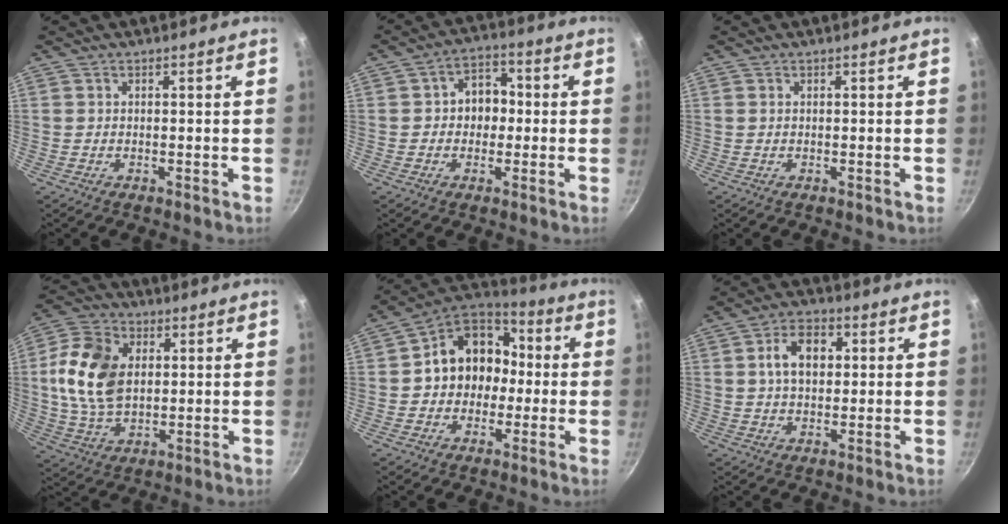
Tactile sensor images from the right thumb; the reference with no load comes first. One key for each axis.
{"total": 6.9, "fx": -0.2, "fy": 5.6, "fz": 4.0, "tx": -0.009, "ty": 0.019, "tz": -0.012}
{"total": 0.0}
{"total": 15.2, "fx": 2.1, "fy": 10.3, "fz": 10.9, "tx": -0.192, "ty": -0.001, "tz": 0.034}
{"total": 14.3, "fx": -0.3, "fy": 12.1, "fz": 7.5, "tx": -0.072, "ty": 0.047, "tz": -0.018}
{"total": 8.3, "fx": 1.6, "fy": 5.5, "fz": 5.9, "tx": -0.080, "ty": 0.010, "tz": 0.022}